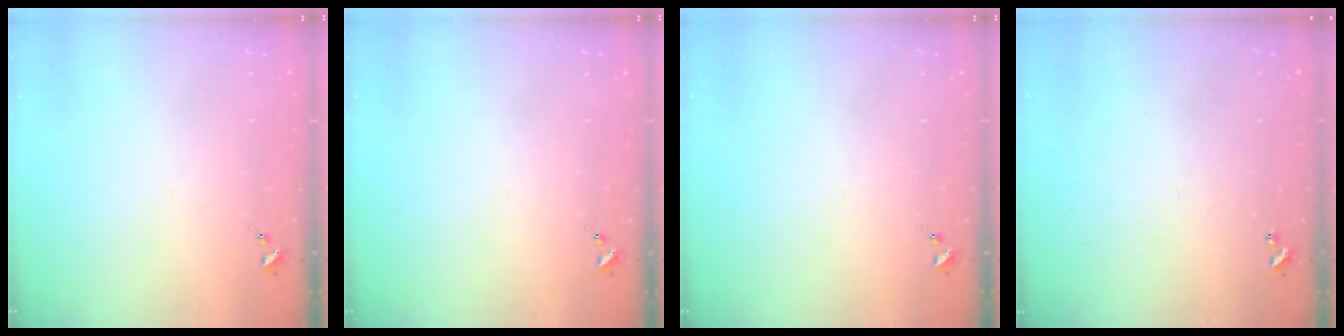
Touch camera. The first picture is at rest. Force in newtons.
{"total": 0.0}
{"total": 0.0}
{"total": 1.0, "press": 1.0, "slide": 0.2}